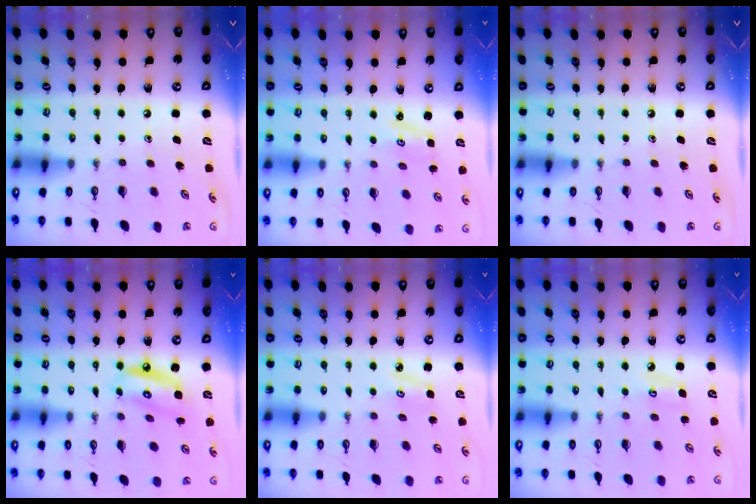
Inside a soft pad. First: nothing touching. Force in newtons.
{"total": 1.2, "press": 1.2, "slide": 0.2}
{"total": 0.0}
{"total": 8.9, "press": 8.8, "slide": 0.9}
{"total": 3.0, "press": 2.9, "slide": 0.4}
{"total": 4.7, "press": 4.7, "slide": 0.3}